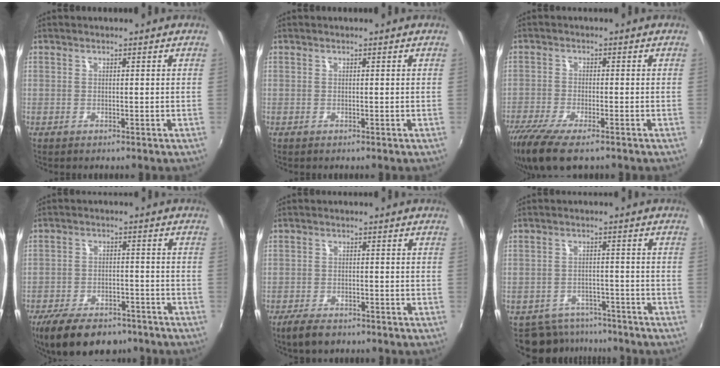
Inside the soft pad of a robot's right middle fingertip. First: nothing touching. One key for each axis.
{"total": 0.0}
{"total": 11.3, "fx": -8.1, "fy": 3.0, "fz": 7.2, "tx": -0.165, "ty": -0.044, "tz": -0.149}
{"total": 14.3, "fx": -10.5, "fy": 6.4, "fz": 7.2, "tx": -0.161, "ty": -0.014, "tz": -0.162}
{"total": 4.9, "fx": -3.7, "fy": 2.1, "fz": 2.4, "tx": -0.063, "ty": -0.007, "tz": -0.064}
{"total": 8.2, "fx": -6.9, "fy": 4.2, "fz": 1.3, "tx": -0.034, "ty": 0.007, "tz": -0.095}